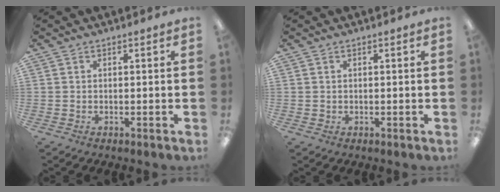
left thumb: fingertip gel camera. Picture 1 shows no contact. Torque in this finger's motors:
{"motor_torque": [-0.40, 0.12, 0.17, -0.20, 0.00]}